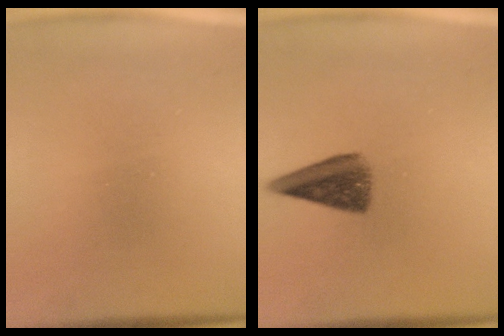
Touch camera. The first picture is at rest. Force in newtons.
{"total": 5.6}